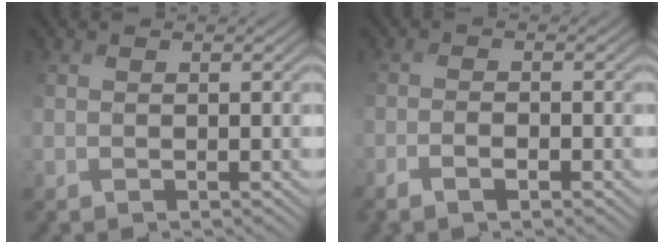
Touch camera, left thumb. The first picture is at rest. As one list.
[{"total": 1.9, "force": [-1.4, 0.0, 1.3], "torque": [-0.025, 0.005, -0.029]}]